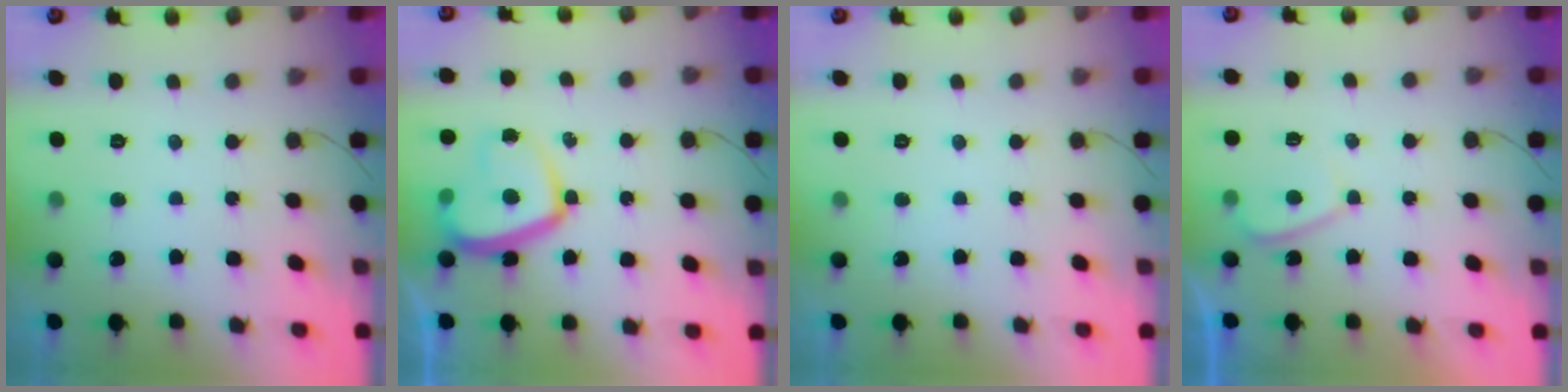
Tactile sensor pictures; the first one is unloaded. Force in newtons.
{"total": 12.3, "press": 12.3, "slide": 1.2}
{"total": 0.0}
{"total": 2.8, "press": 2.7, "slide": 0.7}